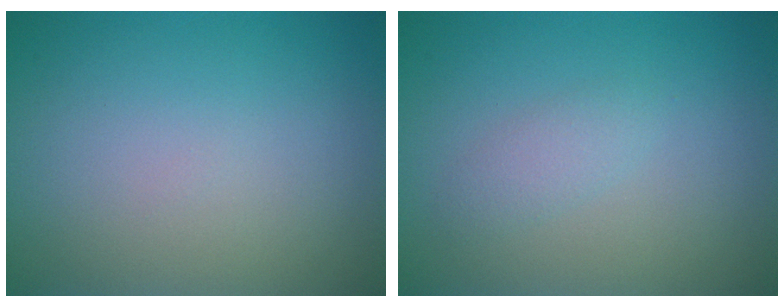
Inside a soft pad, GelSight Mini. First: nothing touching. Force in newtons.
{"total": 1.3, "press": 1.3, "slide": 0.1}